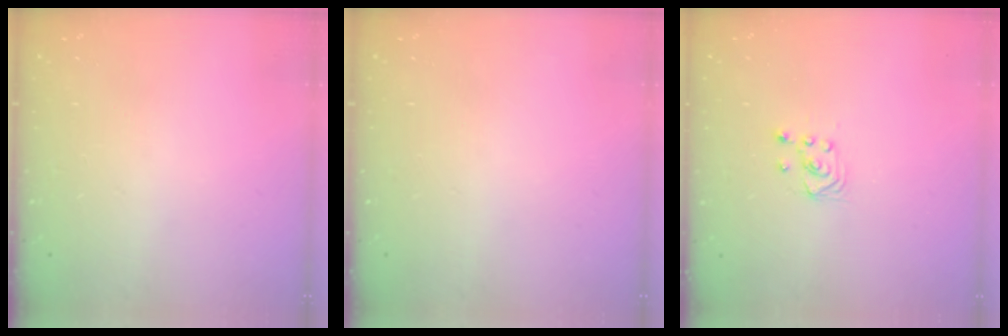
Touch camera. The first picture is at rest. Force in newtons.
{"total": 0.0}
{"total": 3.0, "press": 2.8, "slide": 1.1}